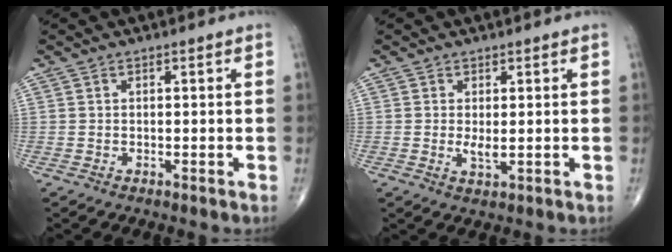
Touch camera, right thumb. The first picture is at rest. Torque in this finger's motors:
{"motor_torque": [1.68, 1.58, -0.06, -0.10, 0.01]}